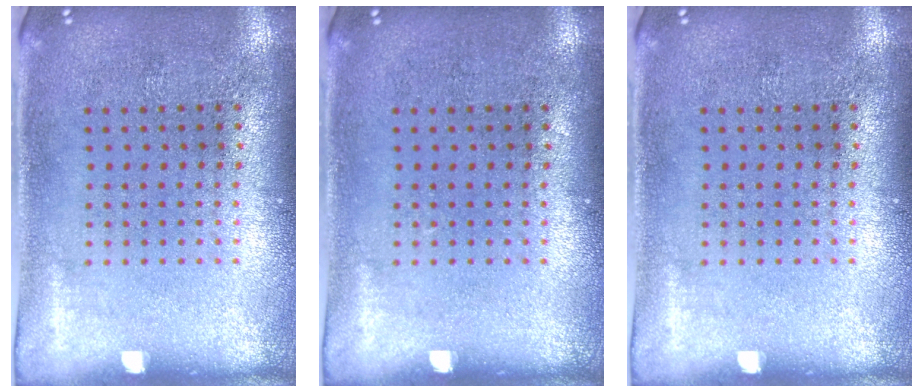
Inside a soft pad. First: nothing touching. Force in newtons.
{"total": 0.0}
{"total": 0.0}